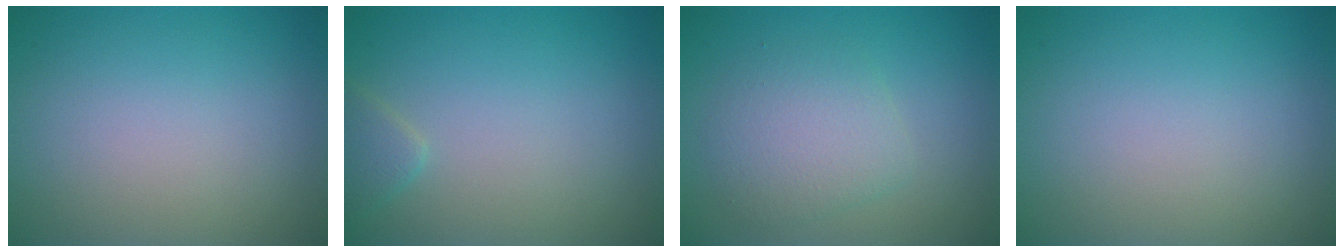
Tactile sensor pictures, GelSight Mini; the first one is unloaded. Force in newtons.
{"total": 1.3, "press": 1.3, "slide": 0.1}
{"total": 3.3, "press": 3.3, "slide": 0.2}
{"total": 0.0}